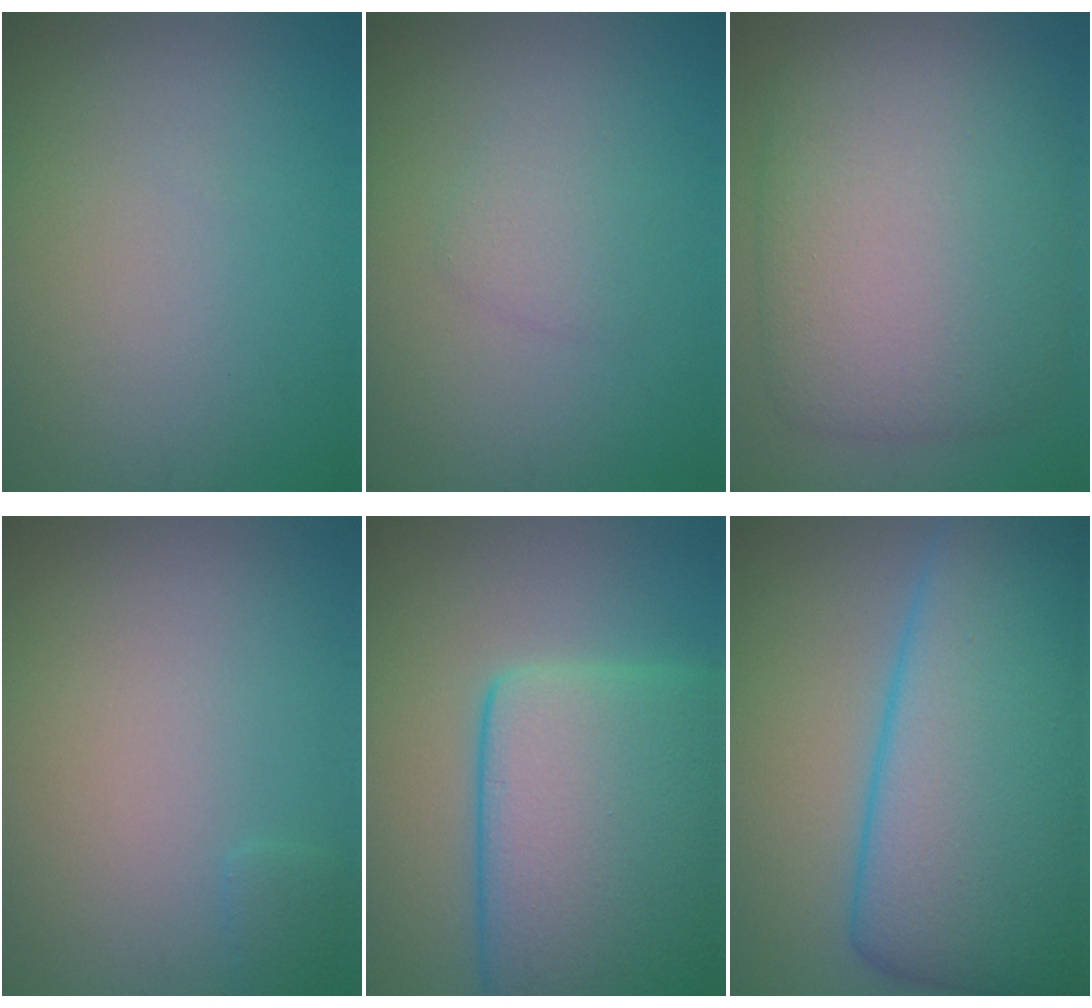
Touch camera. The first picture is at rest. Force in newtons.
{"total": 1.5, "press": 1.5, "slide": 0.0}
{"total": 9.3, "press": 9.3, "slide": 0.2}
{"total": 0.7, "press": 0.7, "slide": 0.1}
{"total": 14.6, "press": 14.6, "slide": 0.1}
{"total": 14.6, "press": 14.6, "slide": 0.4}